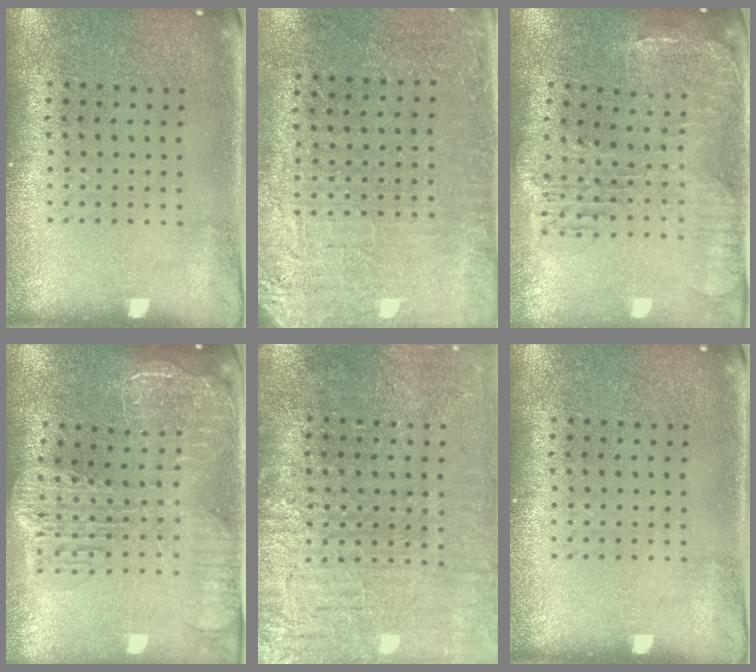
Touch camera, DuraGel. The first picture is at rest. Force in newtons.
{"total": 2.8, "press": 2.7, "slide": 0.6}
{"total": 1.4, "press": 1.4, "slide": 0.4}
{"total": 2.8, "press": 2.4, "slide": 1.6}
{"total": 3.7, "press": 3.4, "slide": 1.5}
{"total": 0.0}